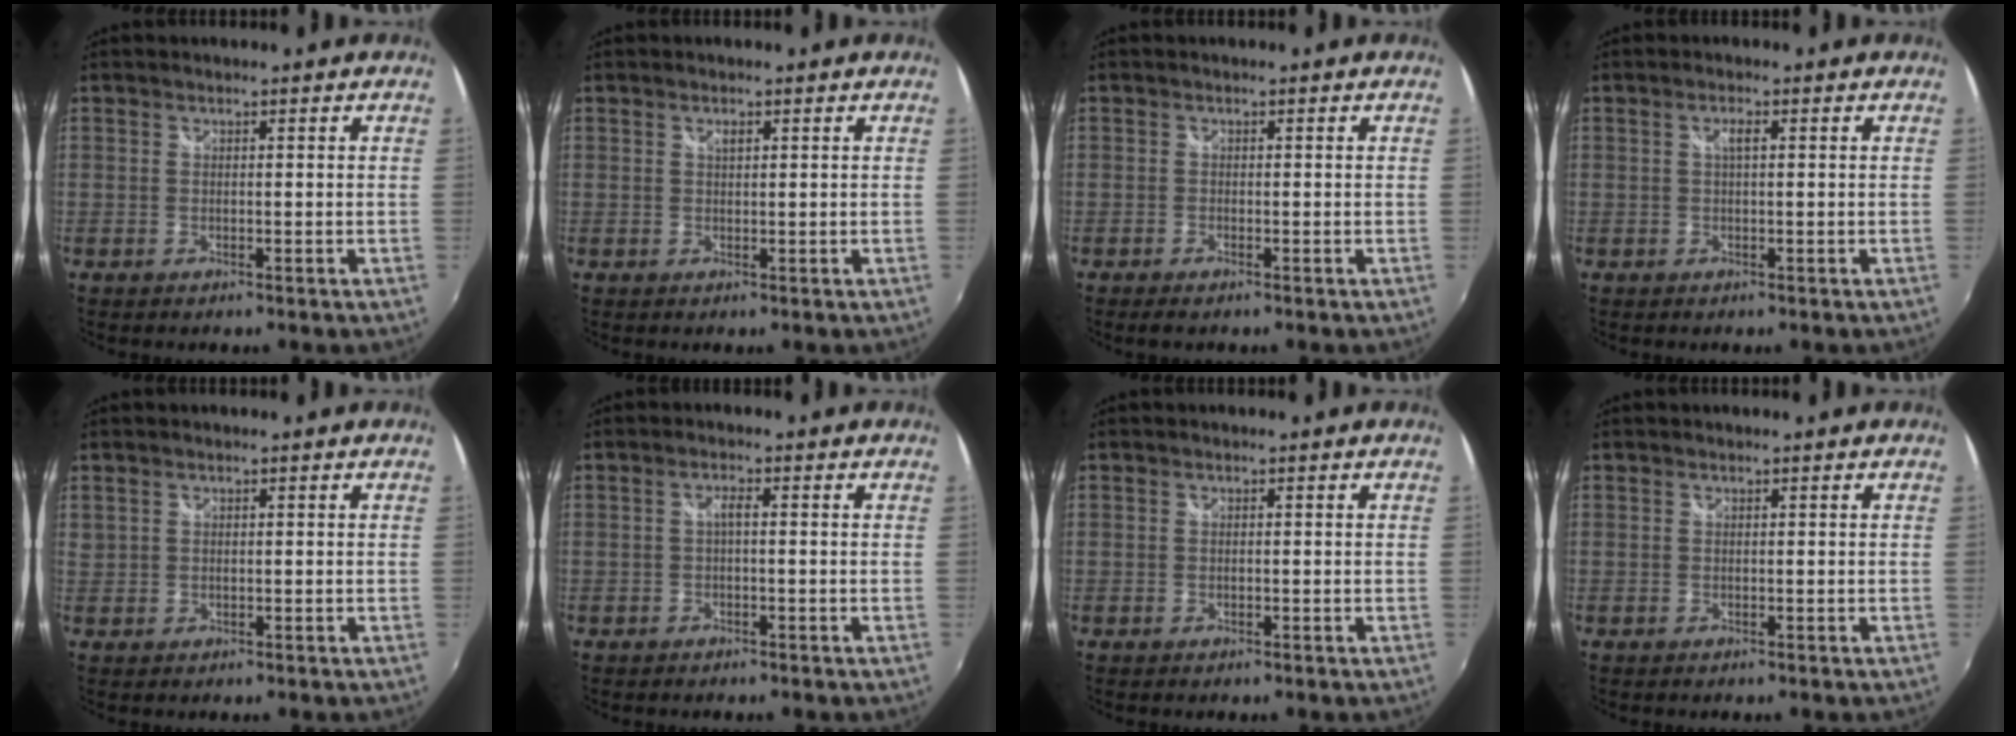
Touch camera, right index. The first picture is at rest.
{"total": 1.1, "force": [0.5, 0.5, 0.8], "torque": [-0.013, 0.002, 0.008]}
{"total": 1.2, "force": [-1.0, 0.3, 0.6], "torque": [-0.014, -0.006, -0.021]}
{"total": 1.5, "force": [0.4, 0.3, 1.5], "torque": [-0.027, 0.004, 0.004]}
{"total": 1.6, "force": [0.6, 1.3, 0.7], "torque": [-0.012, 0.001, 0.012]}
{"total": 1.5, "force": [-0.2, 0.3, 1.4], "torque": [-0.026, 0.005, -0.007]}
{"total": 0.0}
{"total": 0.0}